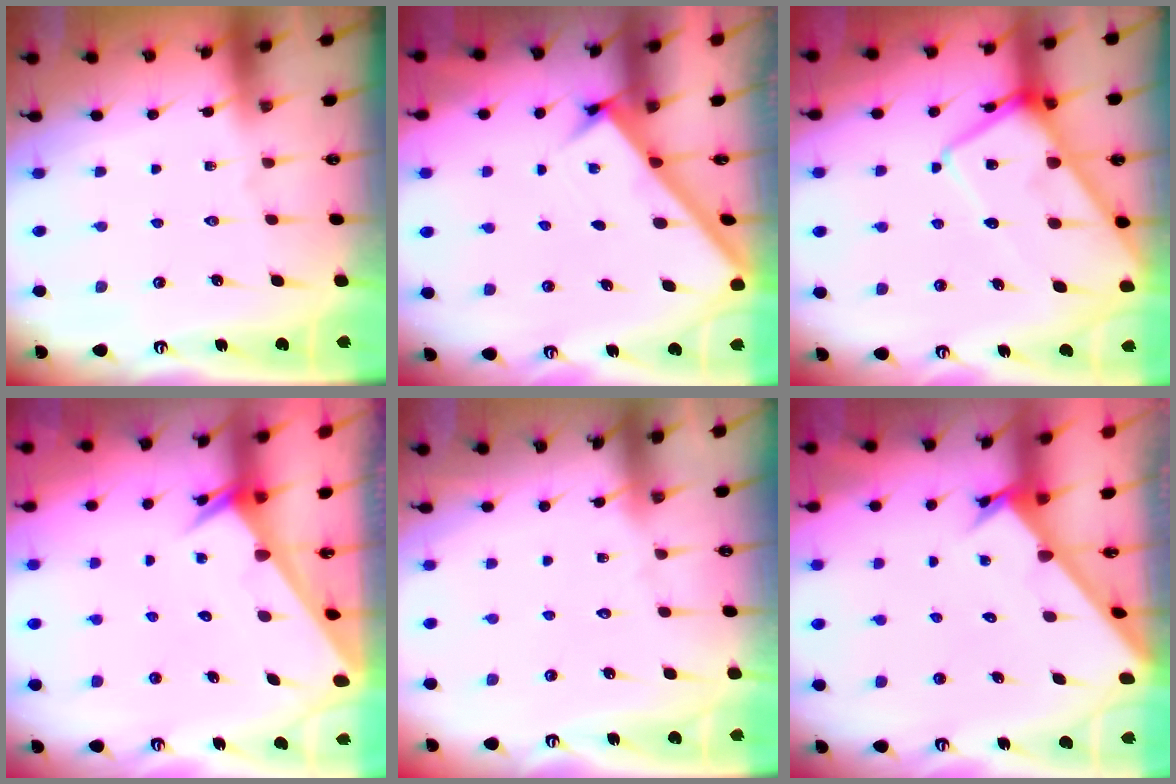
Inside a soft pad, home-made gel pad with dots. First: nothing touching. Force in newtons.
{"total": 2.5, "press": 2.5, "slide": 0.3}
{"total": 15.3, "press": 15.2, "slide": 1.7}
{"total": 2.6, "press": 2.6, "slide": 0.1}
{"total": 2.9, "press": 2.9, "slide": 0.4}
{"total": 2.5, "press": 2.5, "slide": 0.3}